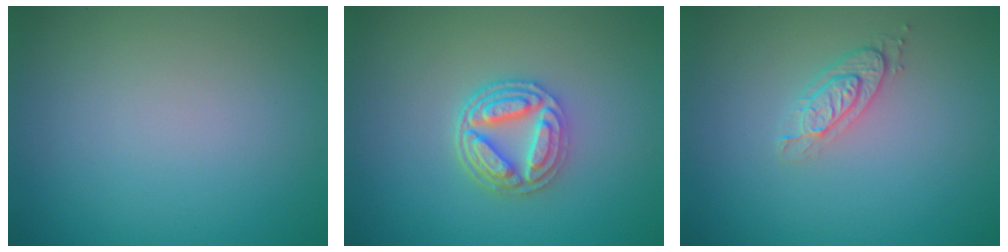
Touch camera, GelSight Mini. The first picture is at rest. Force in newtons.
{"total": 4.8, "press": 3.8, "slide": 2.9}
{"total": 2.1, "press": 1.9, "slide": 0.9}